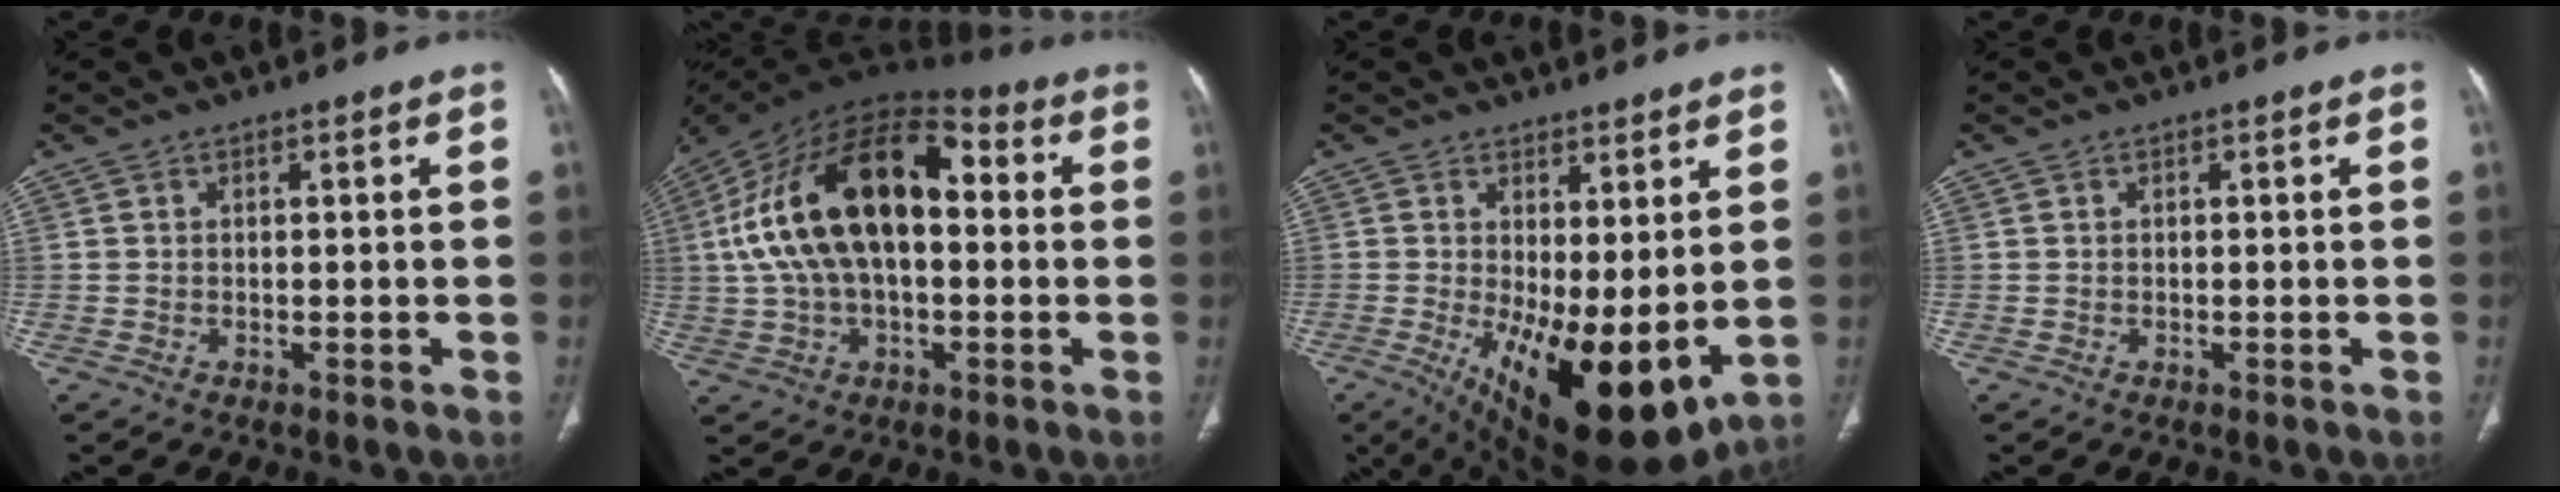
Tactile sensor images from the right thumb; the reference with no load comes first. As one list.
[{"total": 23.7, "force": [2.7, 13.1, 19.5], "torque": [-0.352, 0.037, 0.036]}, {"total": 16.3, "force": [-1.2, 6.5, 14.9], "torque": [-0.243, -0.037, 0.004]}, {"total": 0.0}]